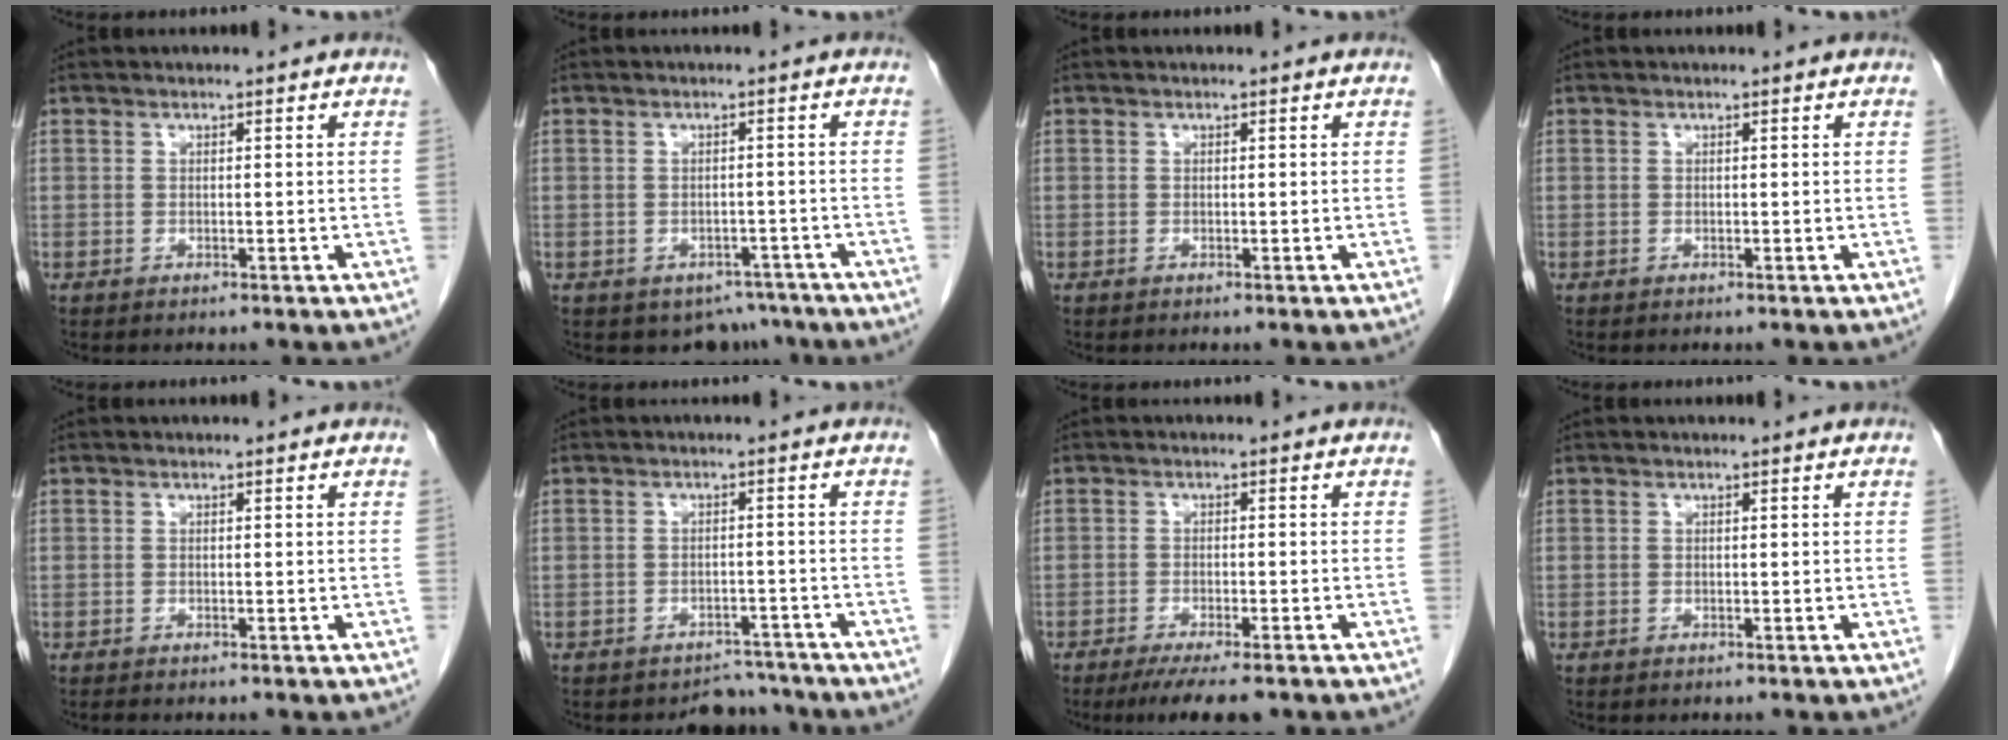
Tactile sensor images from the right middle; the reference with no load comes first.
{"total": 5.2, "force": [-4.1, 3.1, 0.8], "torque": [0.011, 0.008, -0.051]}
{"total": 0.0}
{"total": 0.0}
{"total": 0.8, "force": [-0.7, 0.1, 0.3], "torque": [-0.010, -0.002, -0.010]}
{"total": 4.0, "force": [-3.6, 1.6, -0.6], "torque": [0.012, 0.015, -0.050]}
{"total": 7.3, "force": [-5.6, 1.2, 4.5], "torque": [-0.062, -0.013, -0.083]}
{"total": 0.0}